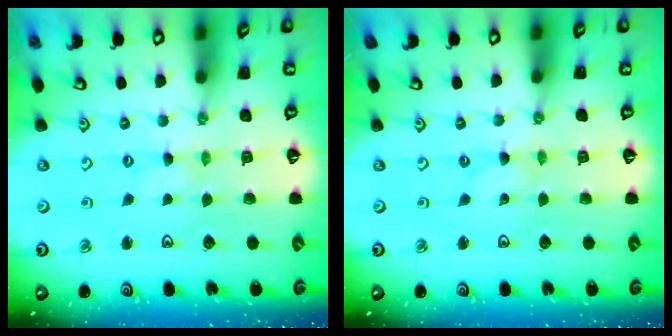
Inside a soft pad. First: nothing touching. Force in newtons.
{"total": 0.0}